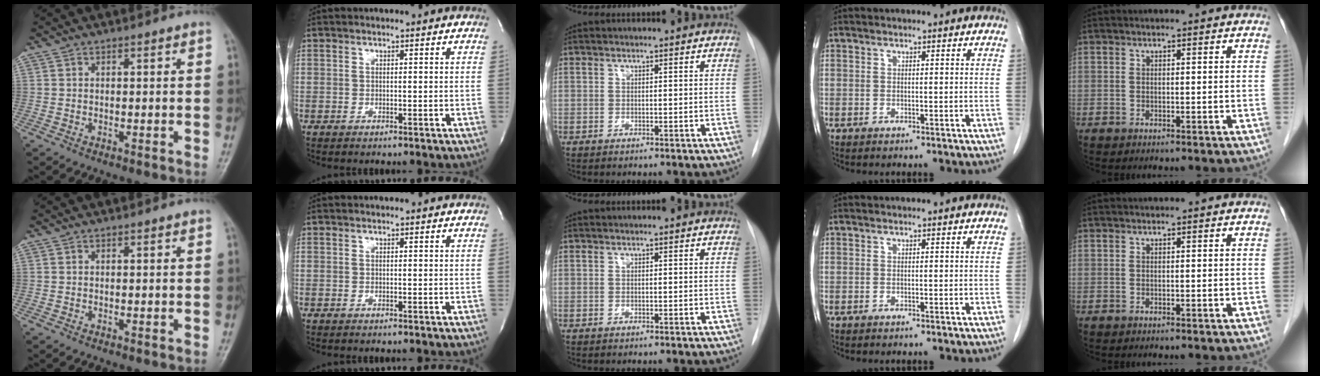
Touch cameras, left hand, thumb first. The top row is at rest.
{}